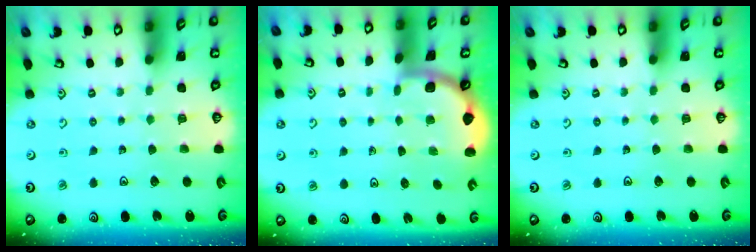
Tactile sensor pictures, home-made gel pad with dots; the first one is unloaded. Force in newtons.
{"total": 1.8, "press": 1.8, "slide": 0.0}
{"total": 0.0}